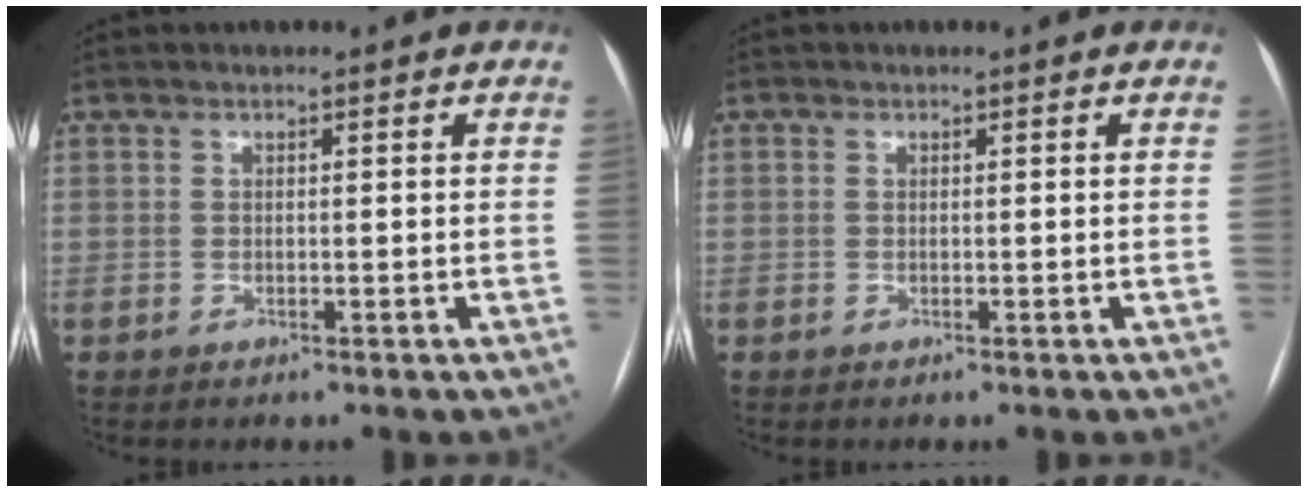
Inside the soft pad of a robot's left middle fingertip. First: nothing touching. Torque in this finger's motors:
{"motor_torque": [0.03, -0.03, 0.01, 0.00]}